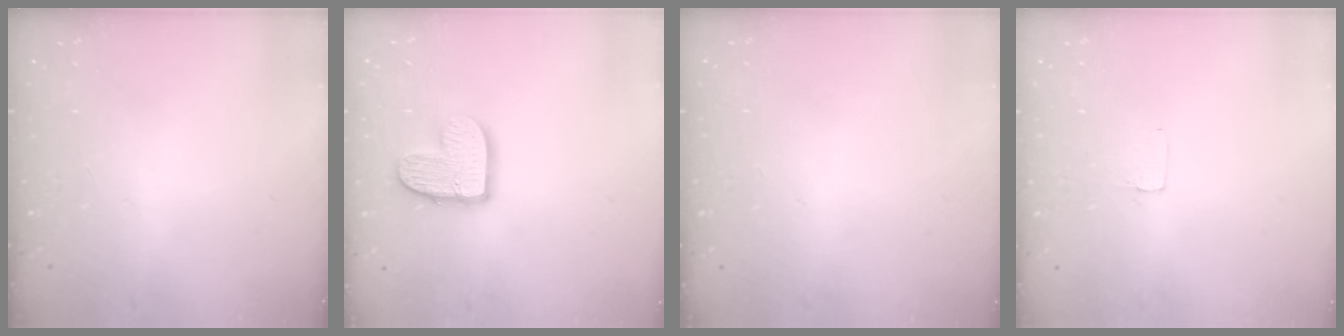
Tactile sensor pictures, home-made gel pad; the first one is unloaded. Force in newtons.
{"total": 12.2, "press": 12.2, "slide": 0.8}
{"total": 0.0}
{"total": 1.7, "press": 1.7, "slide": 0.1}